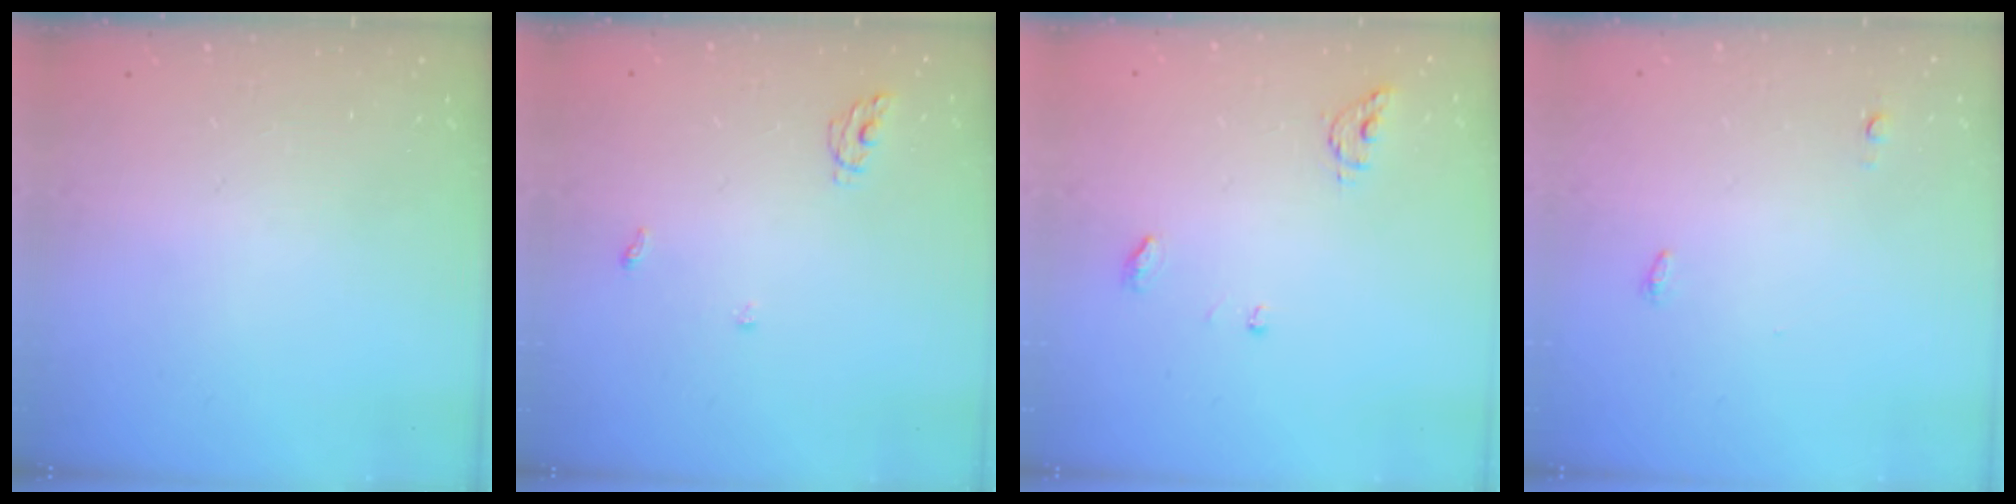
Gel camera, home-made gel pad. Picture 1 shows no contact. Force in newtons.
{"total": 4.6, "press": 4.6, "slide": 0.5}
{"total": 5.2, "press": 5.2, "slide": 0.0}
{"total": 7.3, "press": 3.8, "slide": 6.3}